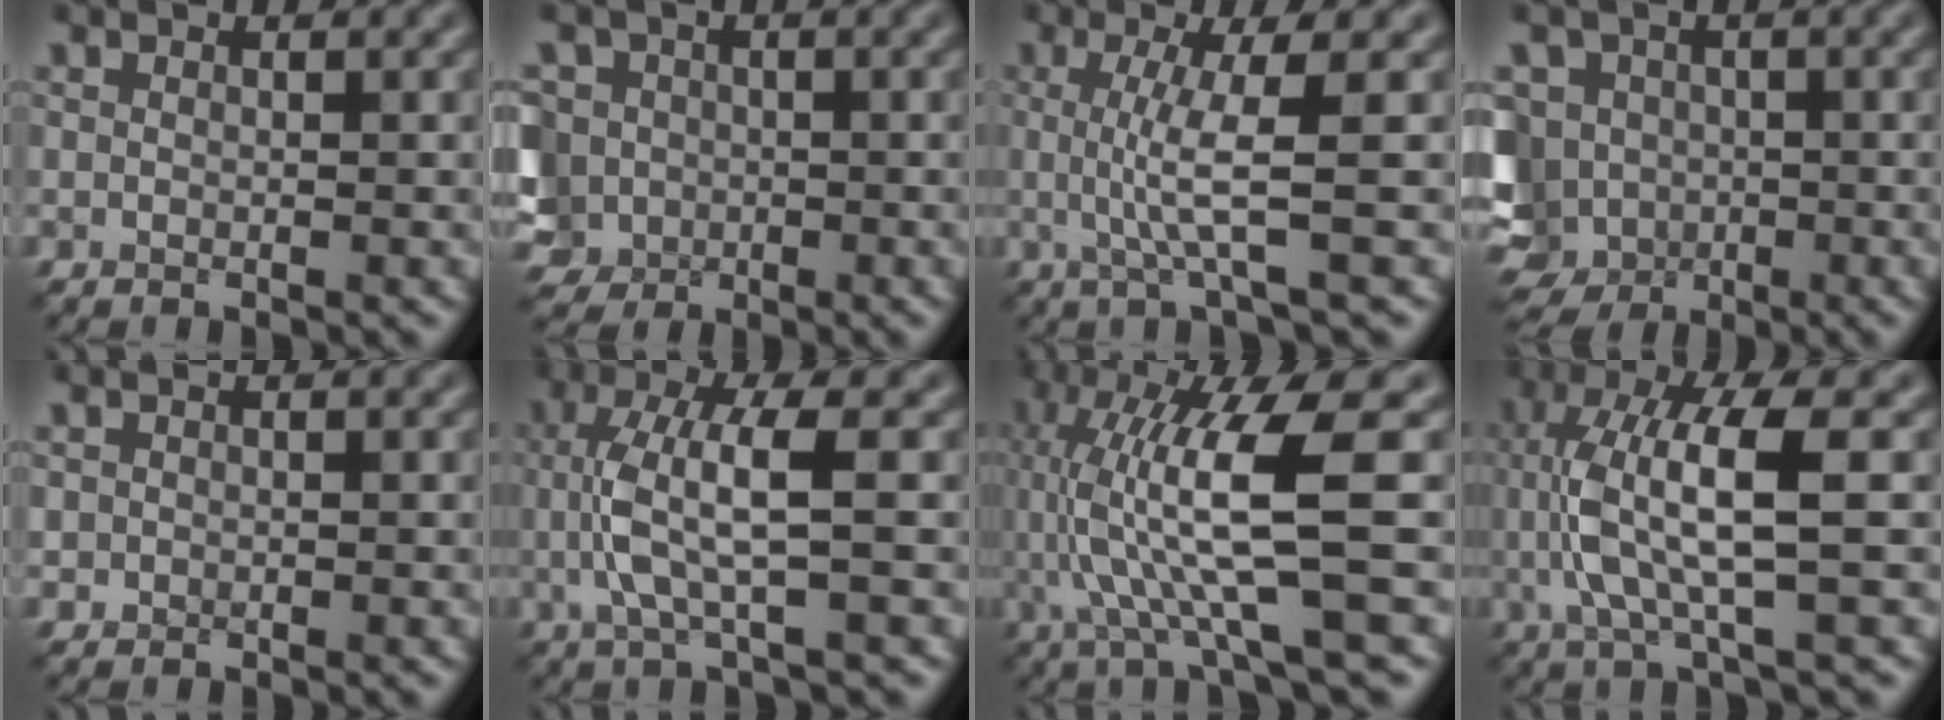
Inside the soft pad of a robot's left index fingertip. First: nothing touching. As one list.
[{"total": 7.8, "force": [-1.6, 6.8, 3.5], "torque": [-0.078, 0.013, -0.059]}, {"total": 4.5, "force": [0.1, 0.7, 4.5], "torque": [-0.088, -0.001, 0.001]}, {"total": 8.6, "force": [-3.4, 6.9, 3.7], "torque": [-0.070, -0.005, -0.069]}, {"total": 0.7, "force": [0.0, 0.7, 0.0], "torque": [0.007, -0.003, -0.003]}, {"total": 5.1, "force": [0.2, 1.1, 5.0], "torque": [-0.116, 0.003, 0.007]}, {"total": 9.7, "force": [0.4, 2.1, 9.4], "torque": [-0.176, -0.004, 0.015]}, {"total": 7.7, "force": [0.1, 1.9, 7.4], "torque": [-0.154, 0.000, 0.008]}]